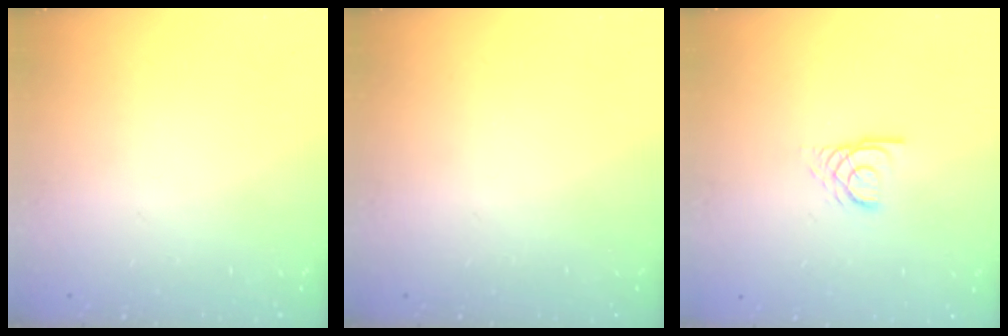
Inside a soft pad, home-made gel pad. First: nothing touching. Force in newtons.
{"total": 0.0}
{"total": 2.9, "press": 2.9, "slide": 0.1}